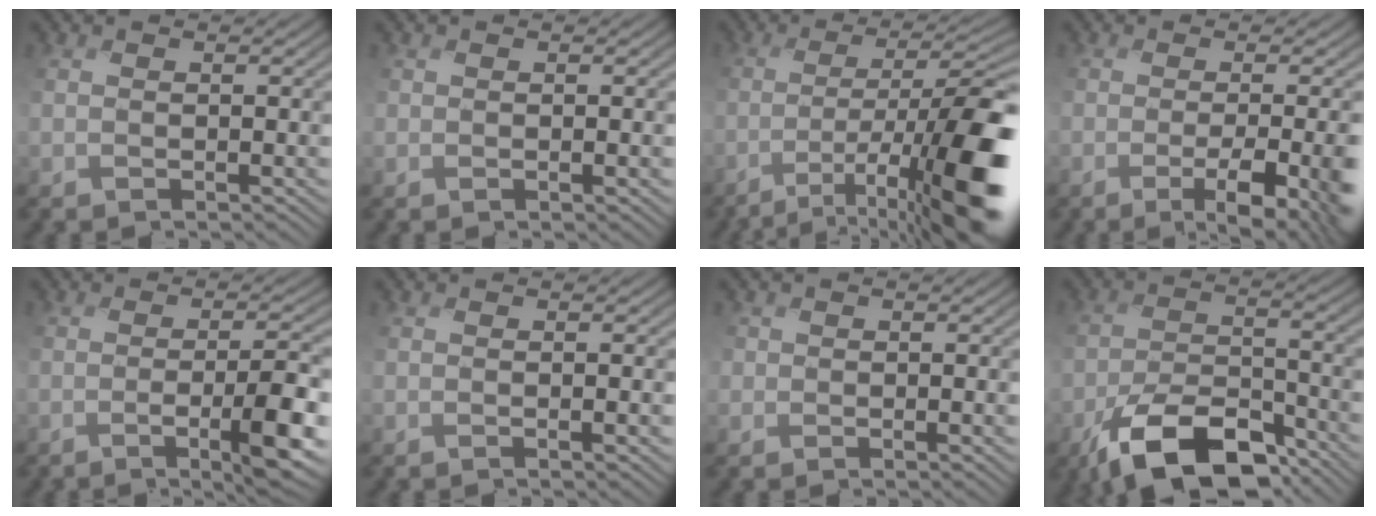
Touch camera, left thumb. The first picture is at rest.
{"total": 0.9, "force": [0.0, 0.5, 0.7], "torque": [-0.016, -0.004, 0.003]}
{"total": 16.5, "force": [-7.0, 4.5, 14.2], "torque": [-0.211, -0.010, -0.104]}
{"total": 8.9, "force": [-2.9, 2.9, 7.9], "torque": [-0.090, -0.007, -0.031]}
{"total": 7.4, "force": [-2.0, 1.6, 6.9], "torque": [-0.105, -0.008, -0.035]}
{"total": 1.6, "force": [-0.1, 0.2, 1.6], "torque": [-0.028, 0.000, -0.005]}
{"total": 1.7, "force": [0.3, 1.6, 0.6], "torque": [-0.014, -0.006, 0.002]}
{"total": 12.4, "force": [-8.2, 5.4, 7.5], "torque": [-0.136, -0.009, -0.149]}